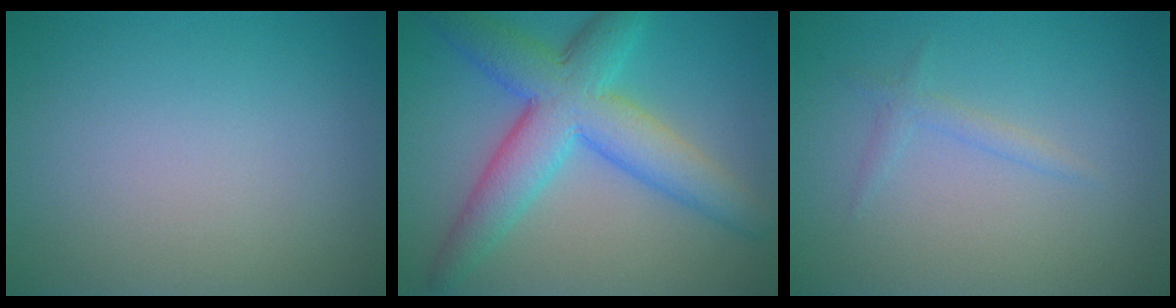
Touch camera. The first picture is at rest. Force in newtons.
{"total": 7.9, "press": 7.9, "slide": 0.3}
{"total": 1.1, "press": 1.1, "slide": 0.2}